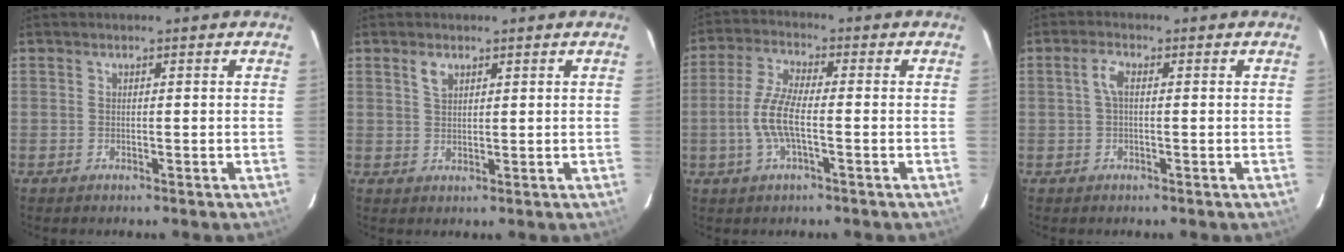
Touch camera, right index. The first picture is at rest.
{"total": 2.3, "force": [1.4, 1.3, 1.3], "torque": [-0.024, 0.004, 0.027]}
{"total": 8.0, "force": [-1.7, 1.9, 7.6], "torque": [-0.163, 0.003, -0.037]}
{"total": 2.4, "force": [0.1, 0.9, 2.2], "torque": [-0.049, 0.008, 0.002]}